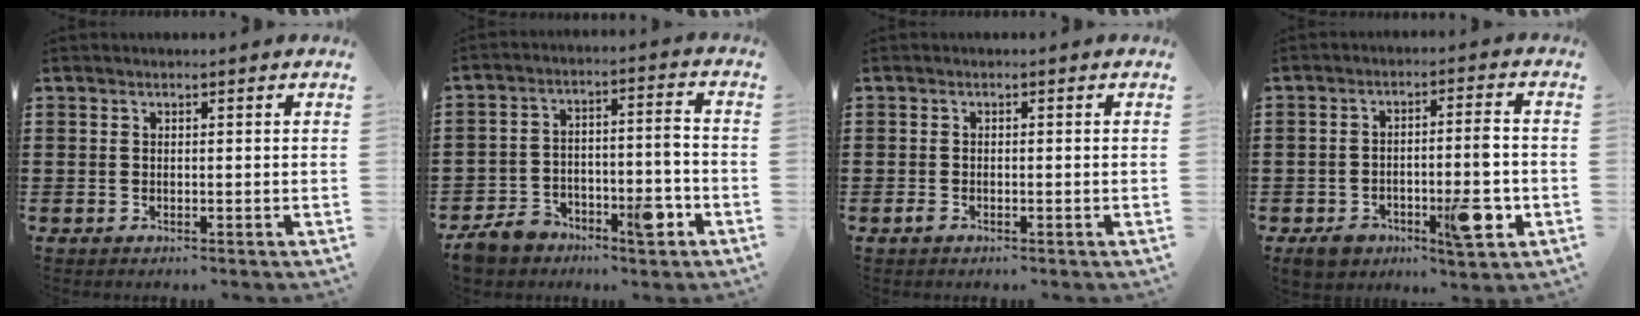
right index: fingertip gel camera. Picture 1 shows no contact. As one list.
[{"total": 10.2, "force": [-5.8, 4.3, 7.1], "torque": [-0.121, 0.027, -0.102]}, {"total": 0.8, "force": [-0.6, 0.3, 0.5], "torque": [-0.012, -0.005, -0.010]}, {"total": 10.6, "force": [-3.1, 4.1, 9.2], "torque": [-0.133, 0.007, -0.046]}]